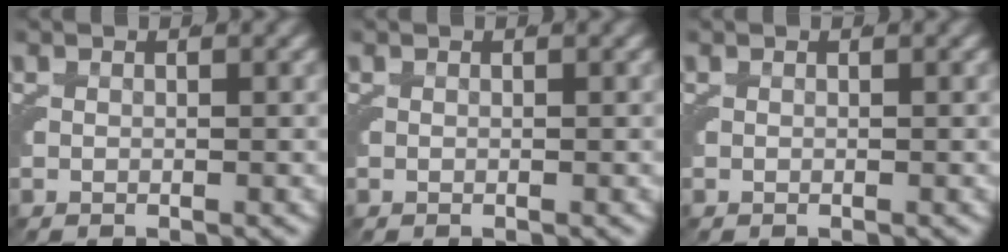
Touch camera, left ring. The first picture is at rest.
{"total": 0.0}
{"total": 0.0}